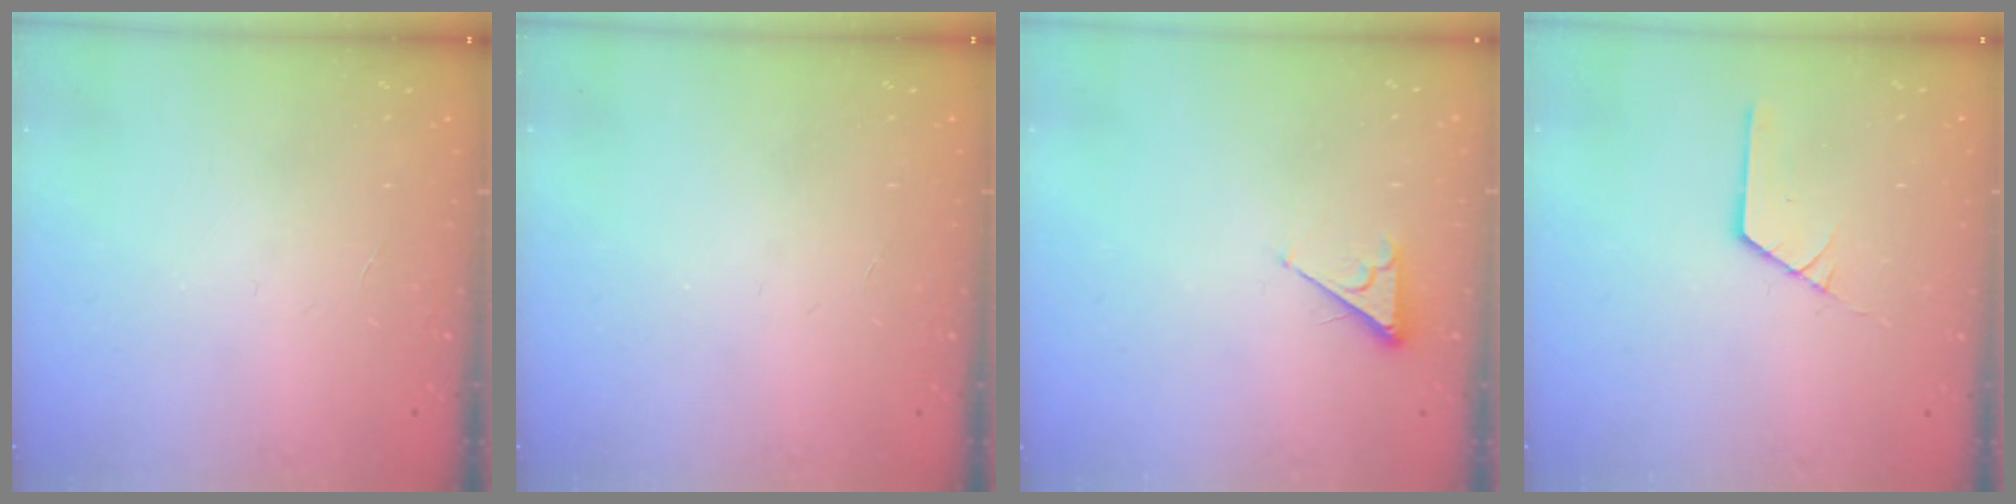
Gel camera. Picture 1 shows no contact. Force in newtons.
{"total": 0.0}
{"total": 3.0, "press": 2.9, "slide": 0.4}
{"total": 1.8, "press": 1.8, "slide": 0.0}